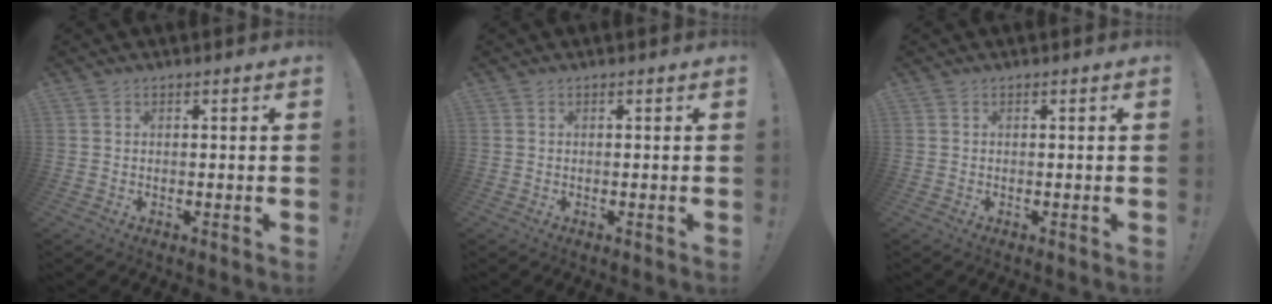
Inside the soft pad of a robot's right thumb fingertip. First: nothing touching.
{"total": 0.0}
{"total": 0.0}